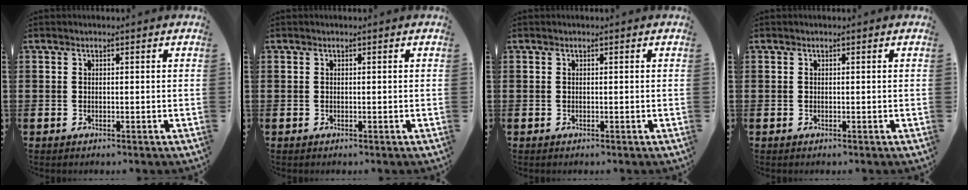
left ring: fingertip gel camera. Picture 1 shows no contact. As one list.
[{"total": 0.0}, {"total": 0.0}, {"total": 0.0}]